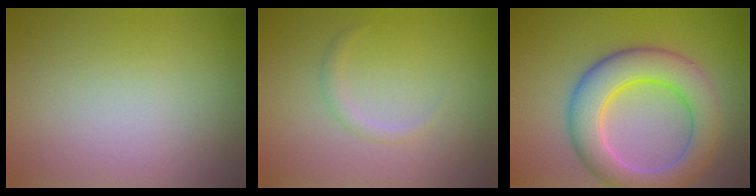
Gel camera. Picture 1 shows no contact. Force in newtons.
{"total": 0.9, "press": 0.9, "slide": 0.1}
{"total": 7.4, "press": 7.3, "slide": 0.3}